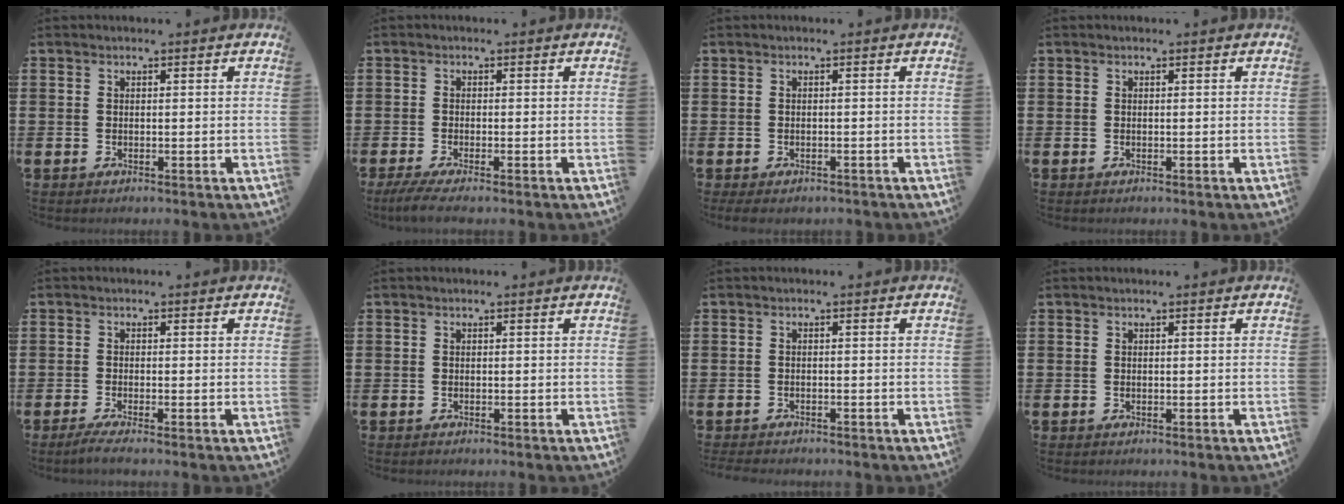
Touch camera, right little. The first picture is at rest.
{"total": 1.8, "force": [-1.3, 0.0, 1.4], "torque": [-0.022, -0.002, -0.022]}
{"total": 0.6, "force": [-0.5, 0.2, 0.3], "torque": [-0.008, -0.001, -0.010]}
{"total": 0.0}
{"total": 1.4, "force": [-0.9, 0.0, 1.1], "torque": [-0.016, -0.003, -0.016]}
{"total": 0.0}
{"total": 0.8, "force": [-0.8, 0.1, 0.0], "torque": [-0.002, -0.001, -0.017]}
{"total": 0.0}